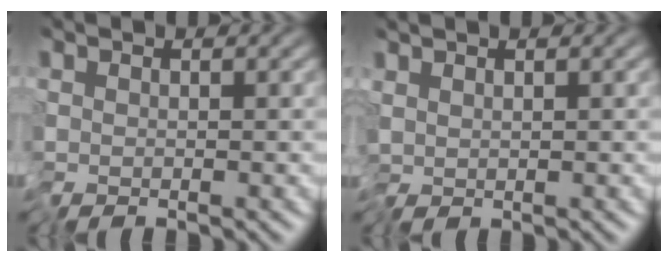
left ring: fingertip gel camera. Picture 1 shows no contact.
{"total": 1.2, "force": [0.2, 0.5, 1.1], "torque": [-0.016, 0.005, 0.002]}